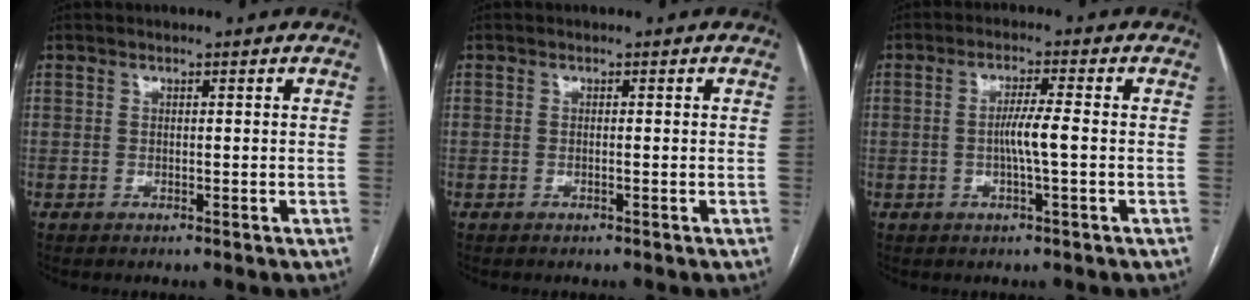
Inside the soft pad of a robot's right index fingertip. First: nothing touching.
{"total": 0.0}
{"total": 4.1, "force": [-0.6, -0.2, 4.1], "torque": [-0.075, 0.001, -0.010]}